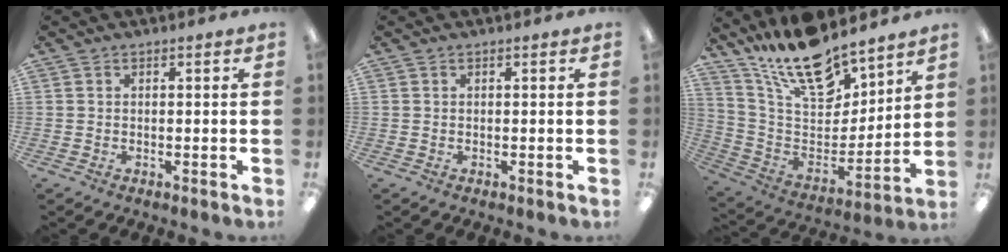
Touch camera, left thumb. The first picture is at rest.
{"total": 0.0}
{"total": 19.5, "force": [15.7, 7.4, 8.9], "torque": [-0.169, -0.102, 0.280]}